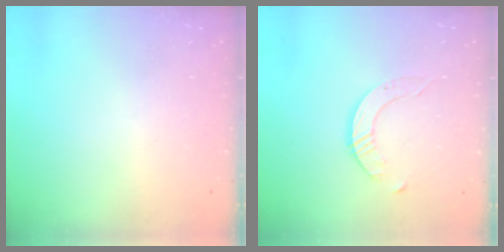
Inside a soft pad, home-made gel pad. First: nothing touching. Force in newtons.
{"total": 1.6, "press": 1.6, "slide": 0.2}